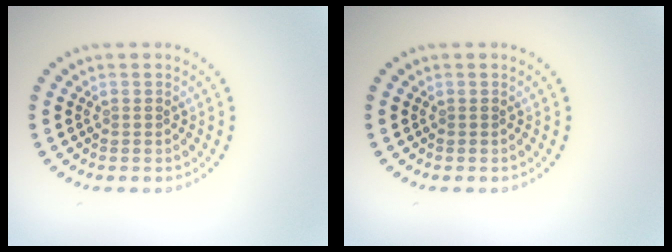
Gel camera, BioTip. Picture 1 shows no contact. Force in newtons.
{"total": 0.0}